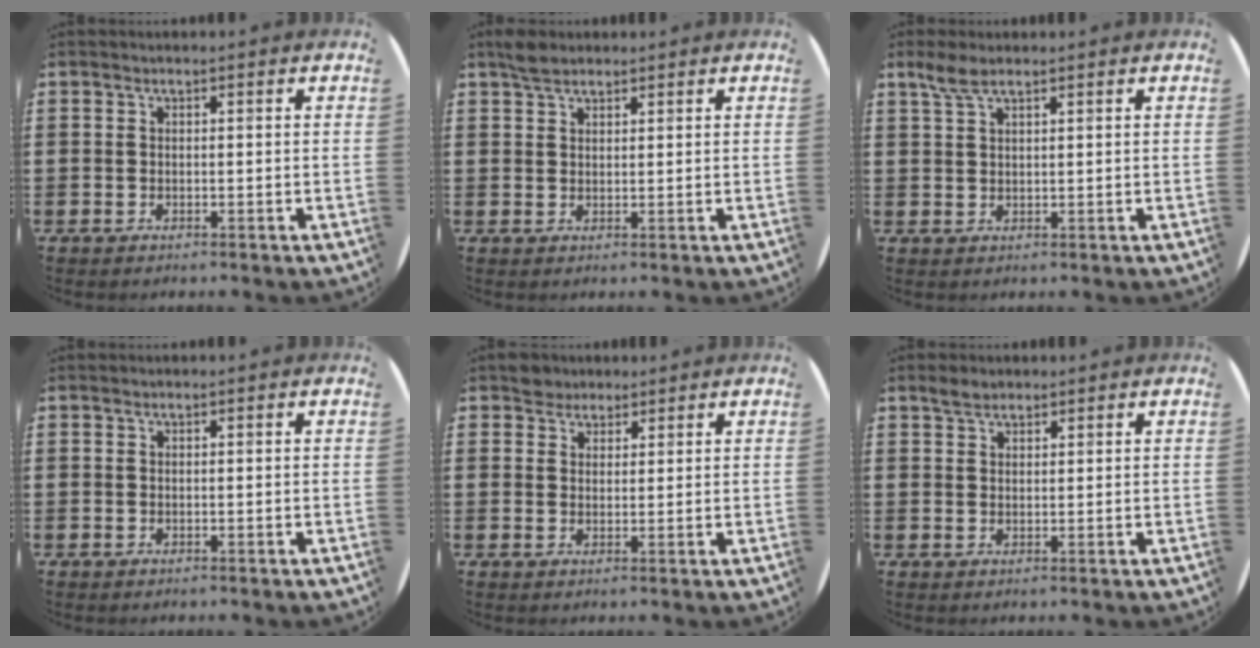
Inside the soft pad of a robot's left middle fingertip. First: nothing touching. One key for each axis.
{"total": 2.4, "fx": 2.1, "fy": 0.9, "fz": 0.8, "tx": -0.013, "ty": 0.003, "tz": 0.038}
{"total": 2.9, "fx": 2.2, "fy": 0.8, "fz": 1.8, "tx": -0.040, "ty": 0.003, "tz": 0.040}
{"total": 0.0}
{"total": 2.6, "fx": 2.4, "fy": 1.2, "fz": -0.1, "tx": 0.004, "ty": 0.003, "tz": 0.046}
{"total": 2.0, "fx": 1.8, "fy": 0.8, "fz": 0.5, "tx": -0.005, "ty": 0.001, "tz": 0.034}